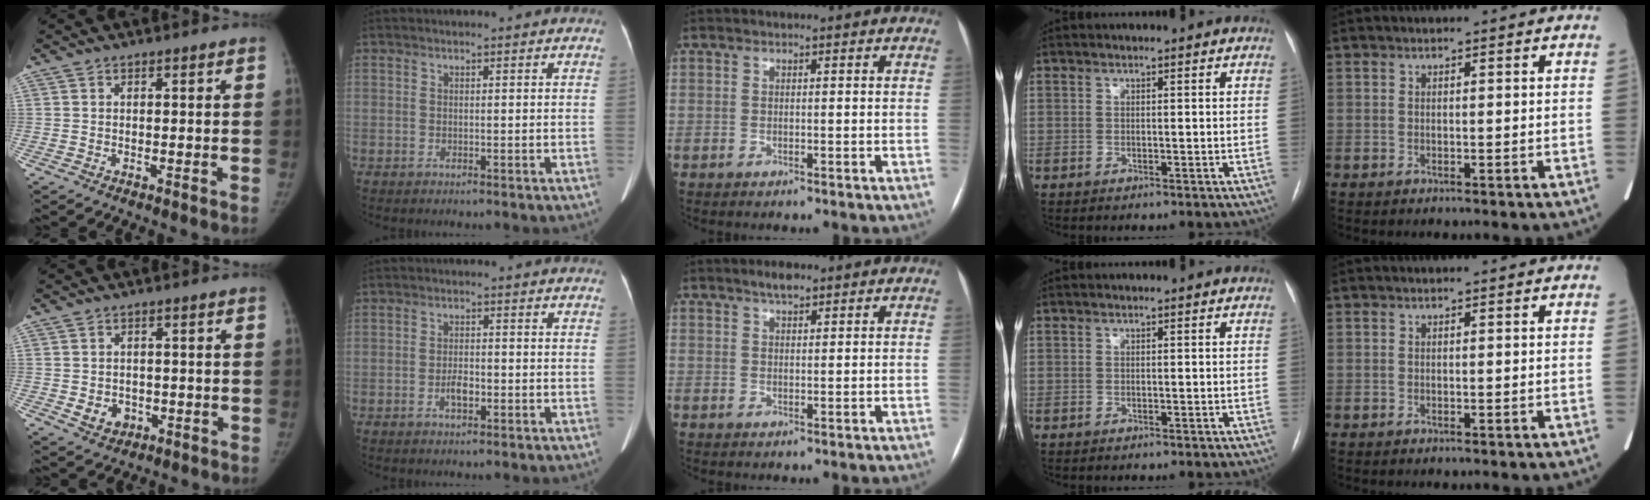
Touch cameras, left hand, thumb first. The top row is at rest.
{"thumb": {"total": 4.4, "force": [-1.1, 3.7, 2.1], "torque": [-0.015, 0.007, -0.004]}, "index": {"total": 2.5, "force": [-1.3, 0.8, 2.0], "torque": [-0.036, 0.003, -0.022]}, "middle": {"total": 2.5, "force": [1.9, 0.7, 1.4], "torque": [-0.026, 0.006, 0.032]}}